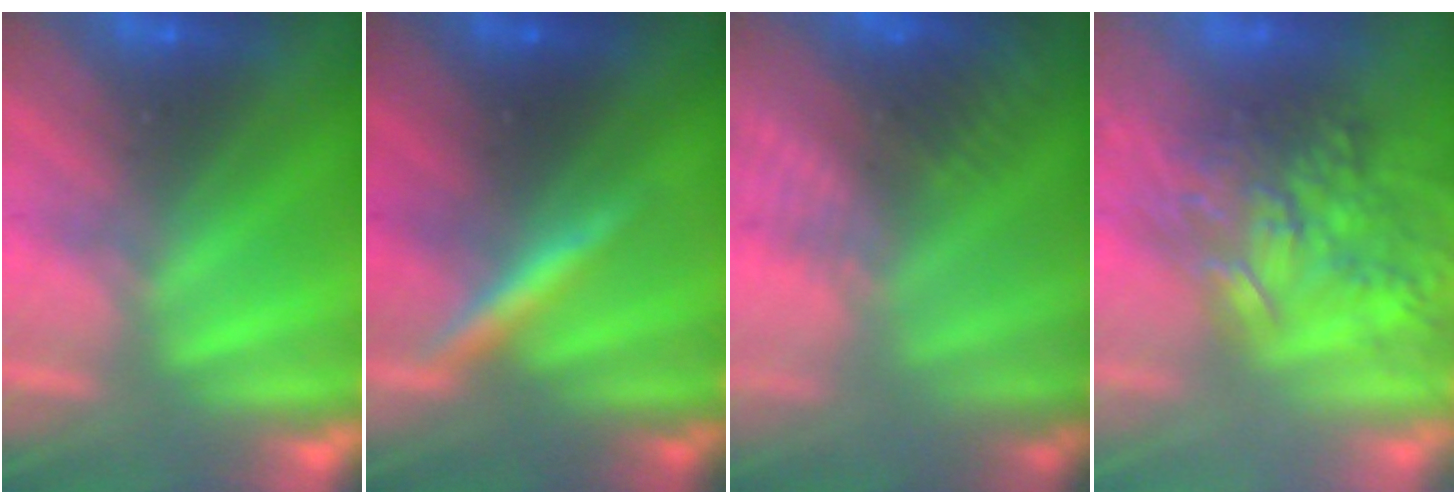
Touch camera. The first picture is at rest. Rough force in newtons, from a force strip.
{"total": 3.9}
{"total": 8.2}
{"total": 7.2}